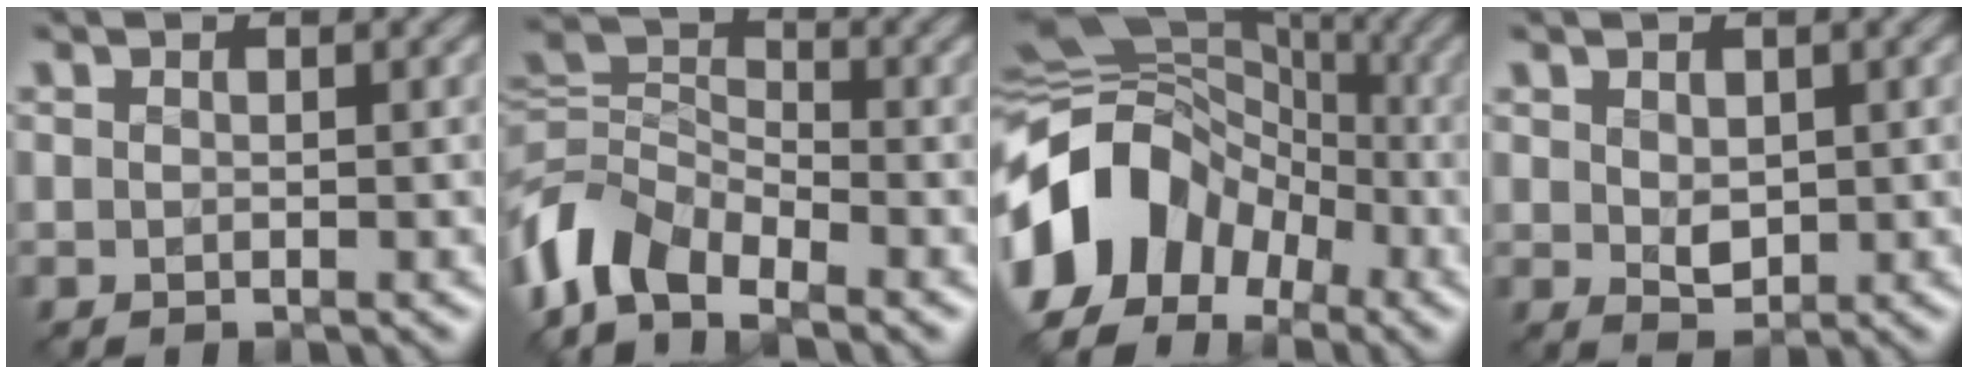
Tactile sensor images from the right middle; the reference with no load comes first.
{"total": 7.7, "force": [-4.9, 4.1, 4.2], "torque": [-0.086, 0.001, -0.113]}
{"total": 13.1, "force": [-4.7, 9.7, 7.5], "torque": [-0.136, -0.001, -0.101]}
{"total": 2.0, "force": [0.3, 1.4, 1.4], "torque": [-0.025, -0.006, 0.012]}